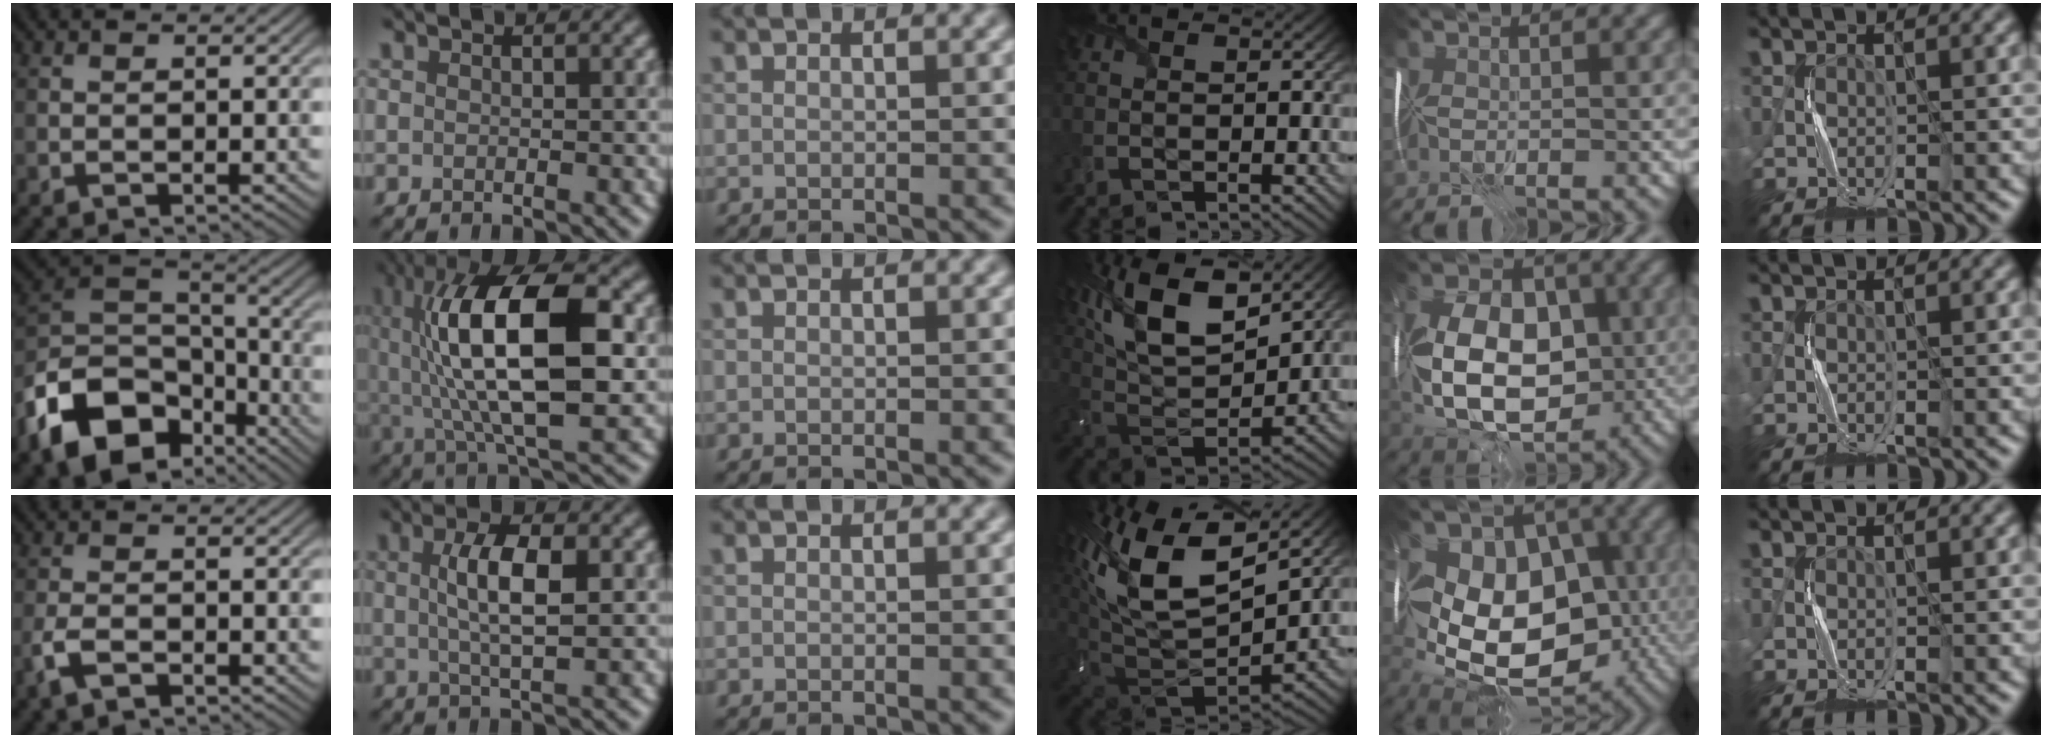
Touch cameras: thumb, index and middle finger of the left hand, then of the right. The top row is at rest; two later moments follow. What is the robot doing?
{"motion": "fold", "object": "plastic wrap"}